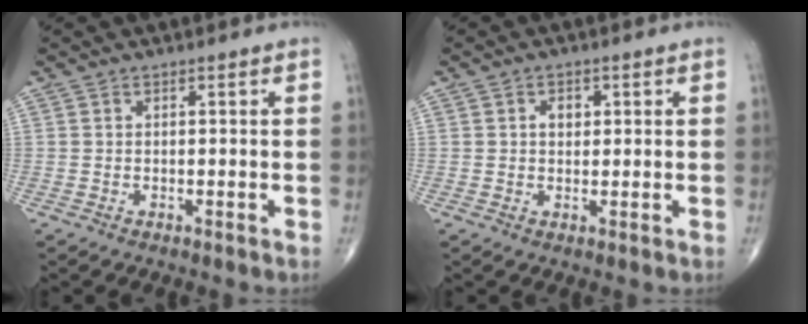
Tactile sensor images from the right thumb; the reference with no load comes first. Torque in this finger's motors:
{"motor_torque": [0.06, -0.02, 0.14, 0.02, 0.00]}